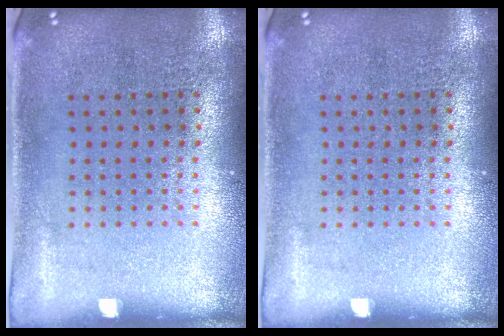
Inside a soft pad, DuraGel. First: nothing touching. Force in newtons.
{"total": 0.0}